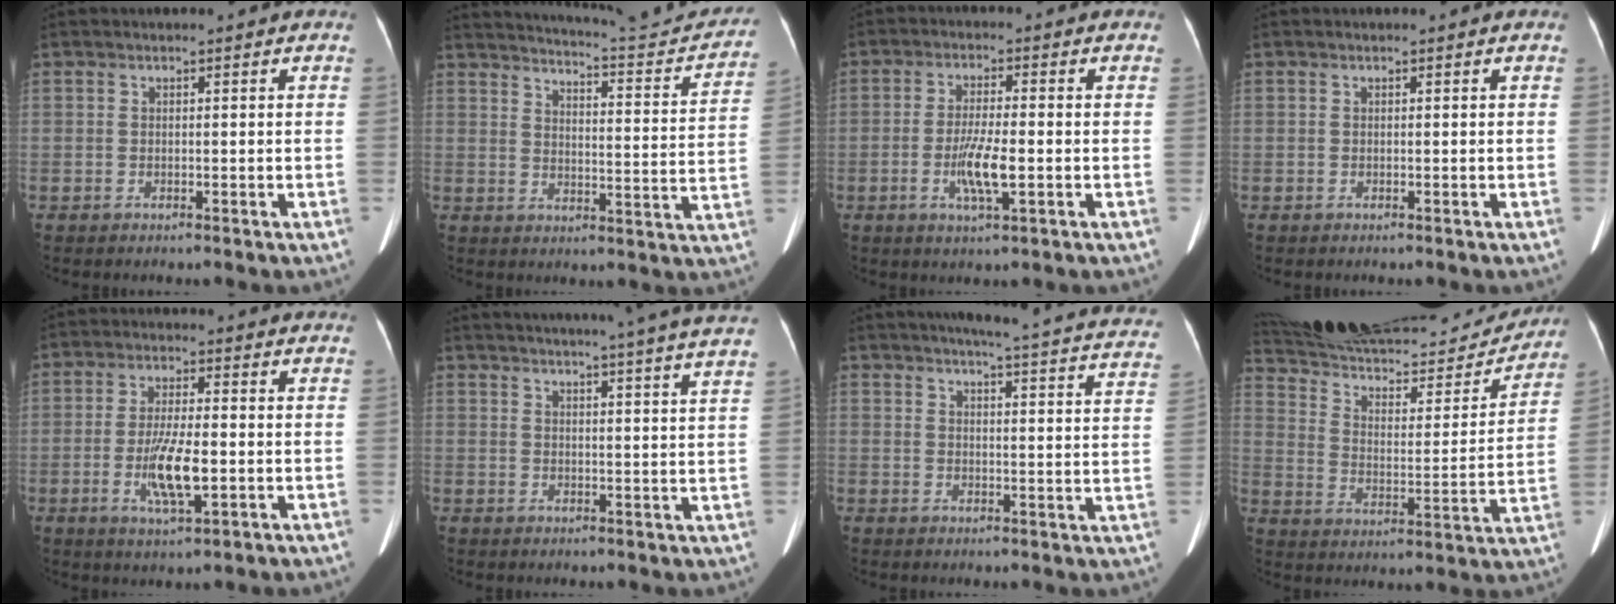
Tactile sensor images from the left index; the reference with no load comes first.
{"total": 19.9, "force": [18.8, 1.3, 6.2], "torque": [-0.086, -0.050, 0.231]}
{"total": 6.0, "force": [-1.5, 0.7, 5.8], "torque": [-0.113, -0.008, -0.029]}
{"total": 0.0}
{"total": 7.7, "force": [-1.7, 1.5, 7.4], "torque": [-0.141, -0.008, -0.032]}
{"total": 24.3, "force": [22.0, -1.2, 10.1], "torque": [-0.156, -0.029, 0.270]}
{"total": 25.3, "force": [23.2, 1.4, 10.0], "torque": [-0.131, -0.053, 0.257]}
{"total": 28.1, "force": [26.0, 4.4, 9.4], "torque": [-0.168, -0.035, 0.375]}